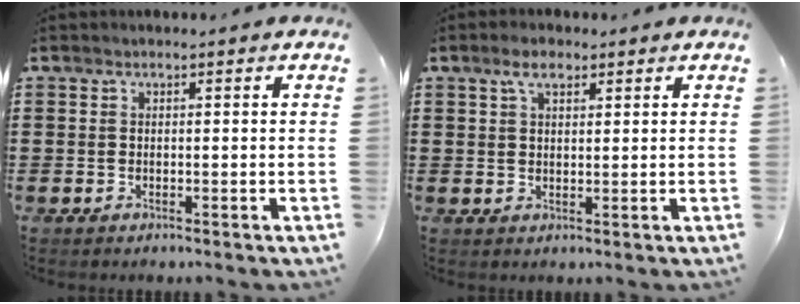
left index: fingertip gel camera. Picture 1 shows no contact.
{"total": 3.3, "force": [2.0, 1.3, 2.3], "torque": [-0.050, 0.008, 0.035]}